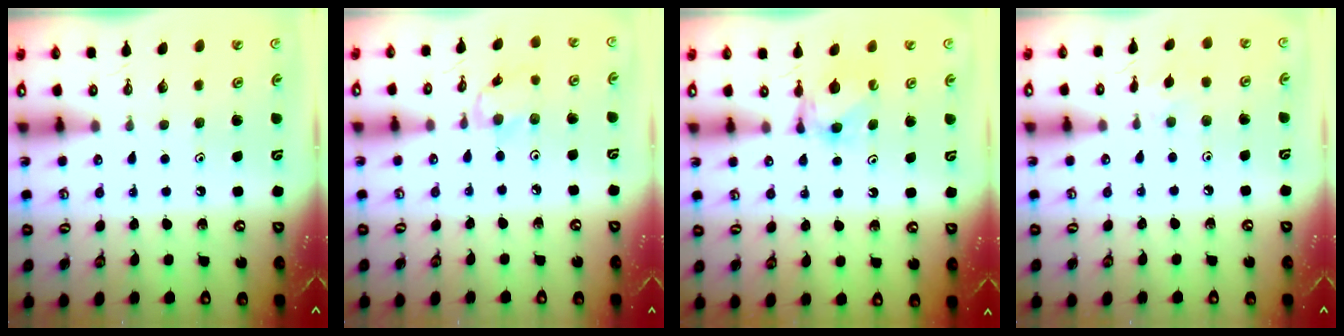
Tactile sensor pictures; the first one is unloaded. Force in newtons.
{"total": 4.2, "press": 4.2, "slide": 0.2}
{"total": 5.7, "press": 5.6, "slide": 1.0}
{"total": 1.8, "press": 1.7, "slide": 0.5}